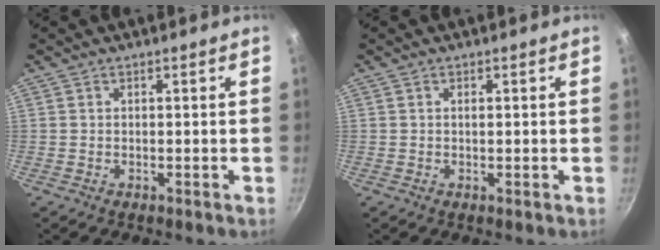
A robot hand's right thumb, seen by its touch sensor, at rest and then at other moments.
{"total": 0.8, "force": [0.1, 0.3, 0.7], "torque": [-0.014, -0.001, 0.003]}